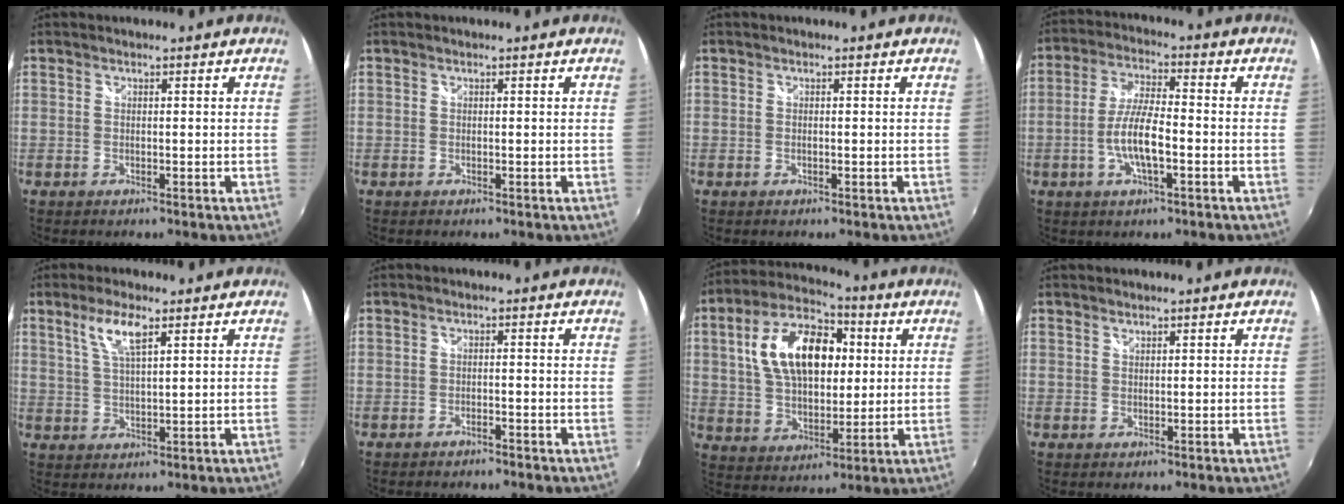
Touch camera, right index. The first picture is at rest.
{"total": 0.0}
{"total": 0.0}
{"total": 8.5, "force": [-2.5, 2.1, 7.8], "torque": [-0.159, 0.004, -0.048]}
{"total": 5.6, "force": [3.0, 1.3, 4.6], "torque": [-0.091, 0.004, 0.060]}
{"total": 1.7, "force": [-1.6, 0.5, 0.5], "torque": [-0.016, -0.002, -0.028]}
{"total": 17.5, "force": [3.9, 10.2, 13.7], "torque": [-0.258, 0.032, 0.068]}
{"total": 0.6, "force": [0.5, 0.2, 0.1], "torque": [-0.001, 0.001, 0.010]}